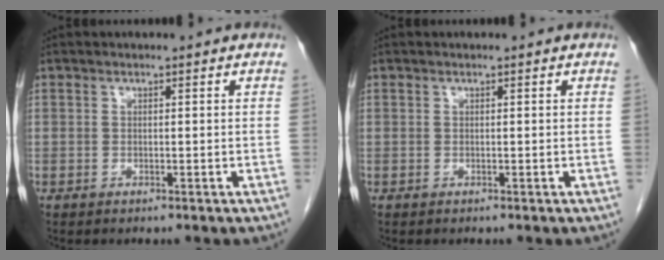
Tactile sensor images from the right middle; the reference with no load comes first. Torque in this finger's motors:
{"motor_torque": [0.00, 0.00, 0.00, 0.00]}